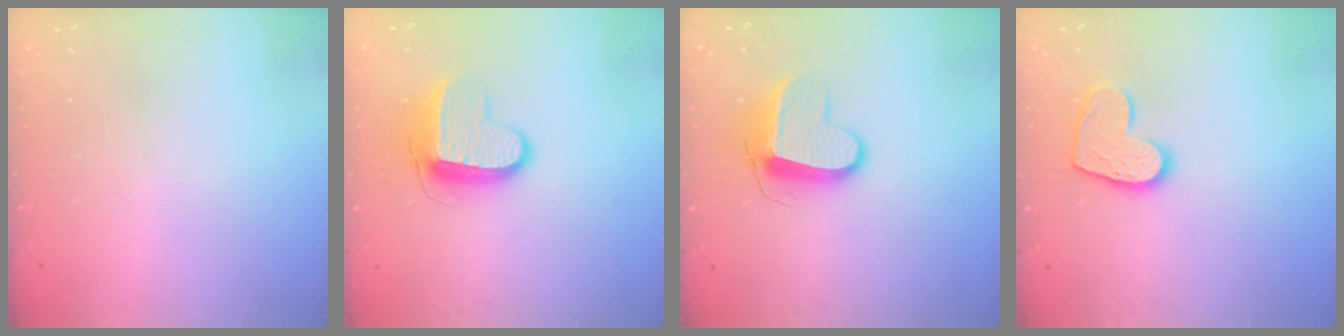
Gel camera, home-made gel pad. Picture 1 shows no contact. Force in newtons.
{"total": 10.3, "press": 10.3, "slide": 1.0}
{"total": 9.5, "press": 9.5, "slide": 0.2}
{"total": 10.6, "press": 10.6, "slide": 0.8}